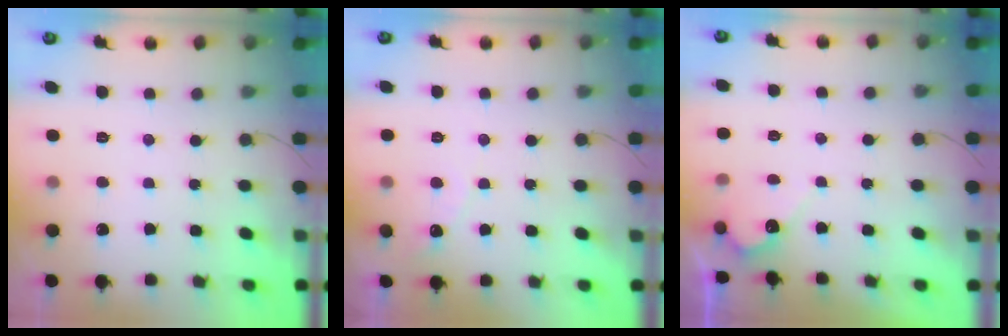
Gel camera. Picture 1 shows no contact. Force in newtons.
{"total": 3.6, "press": 3.6, "slide": 0.2}
{"total": 4.3, "press": 4.3, "slide": 0.2}